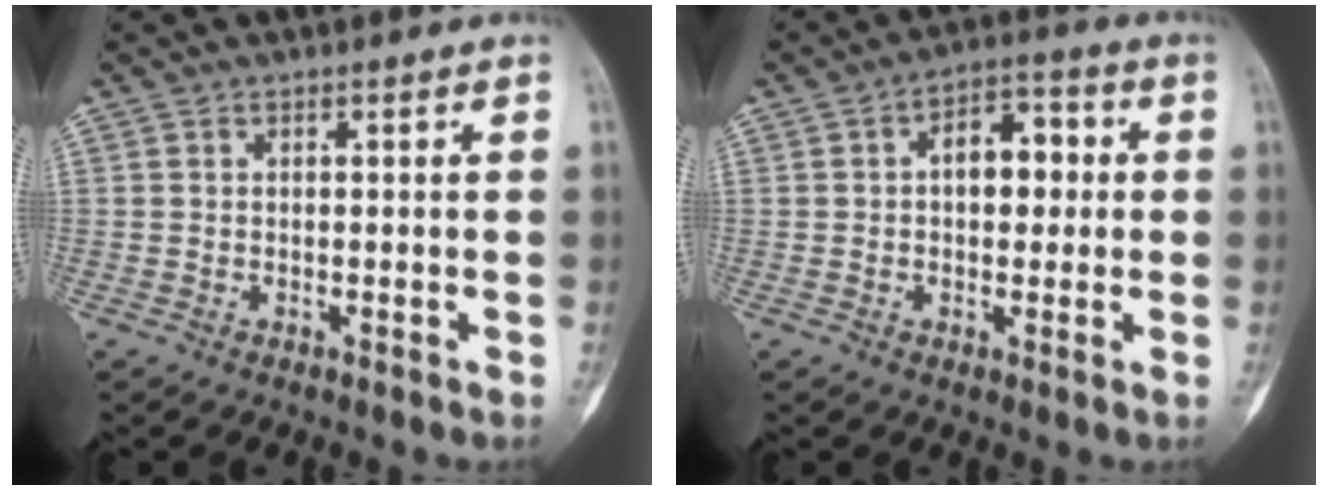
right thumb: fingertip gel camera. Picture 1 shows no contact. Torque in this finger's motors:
{"motor_torque": [-0.38, 0.67, 0.19, -0.07, 0.04]}